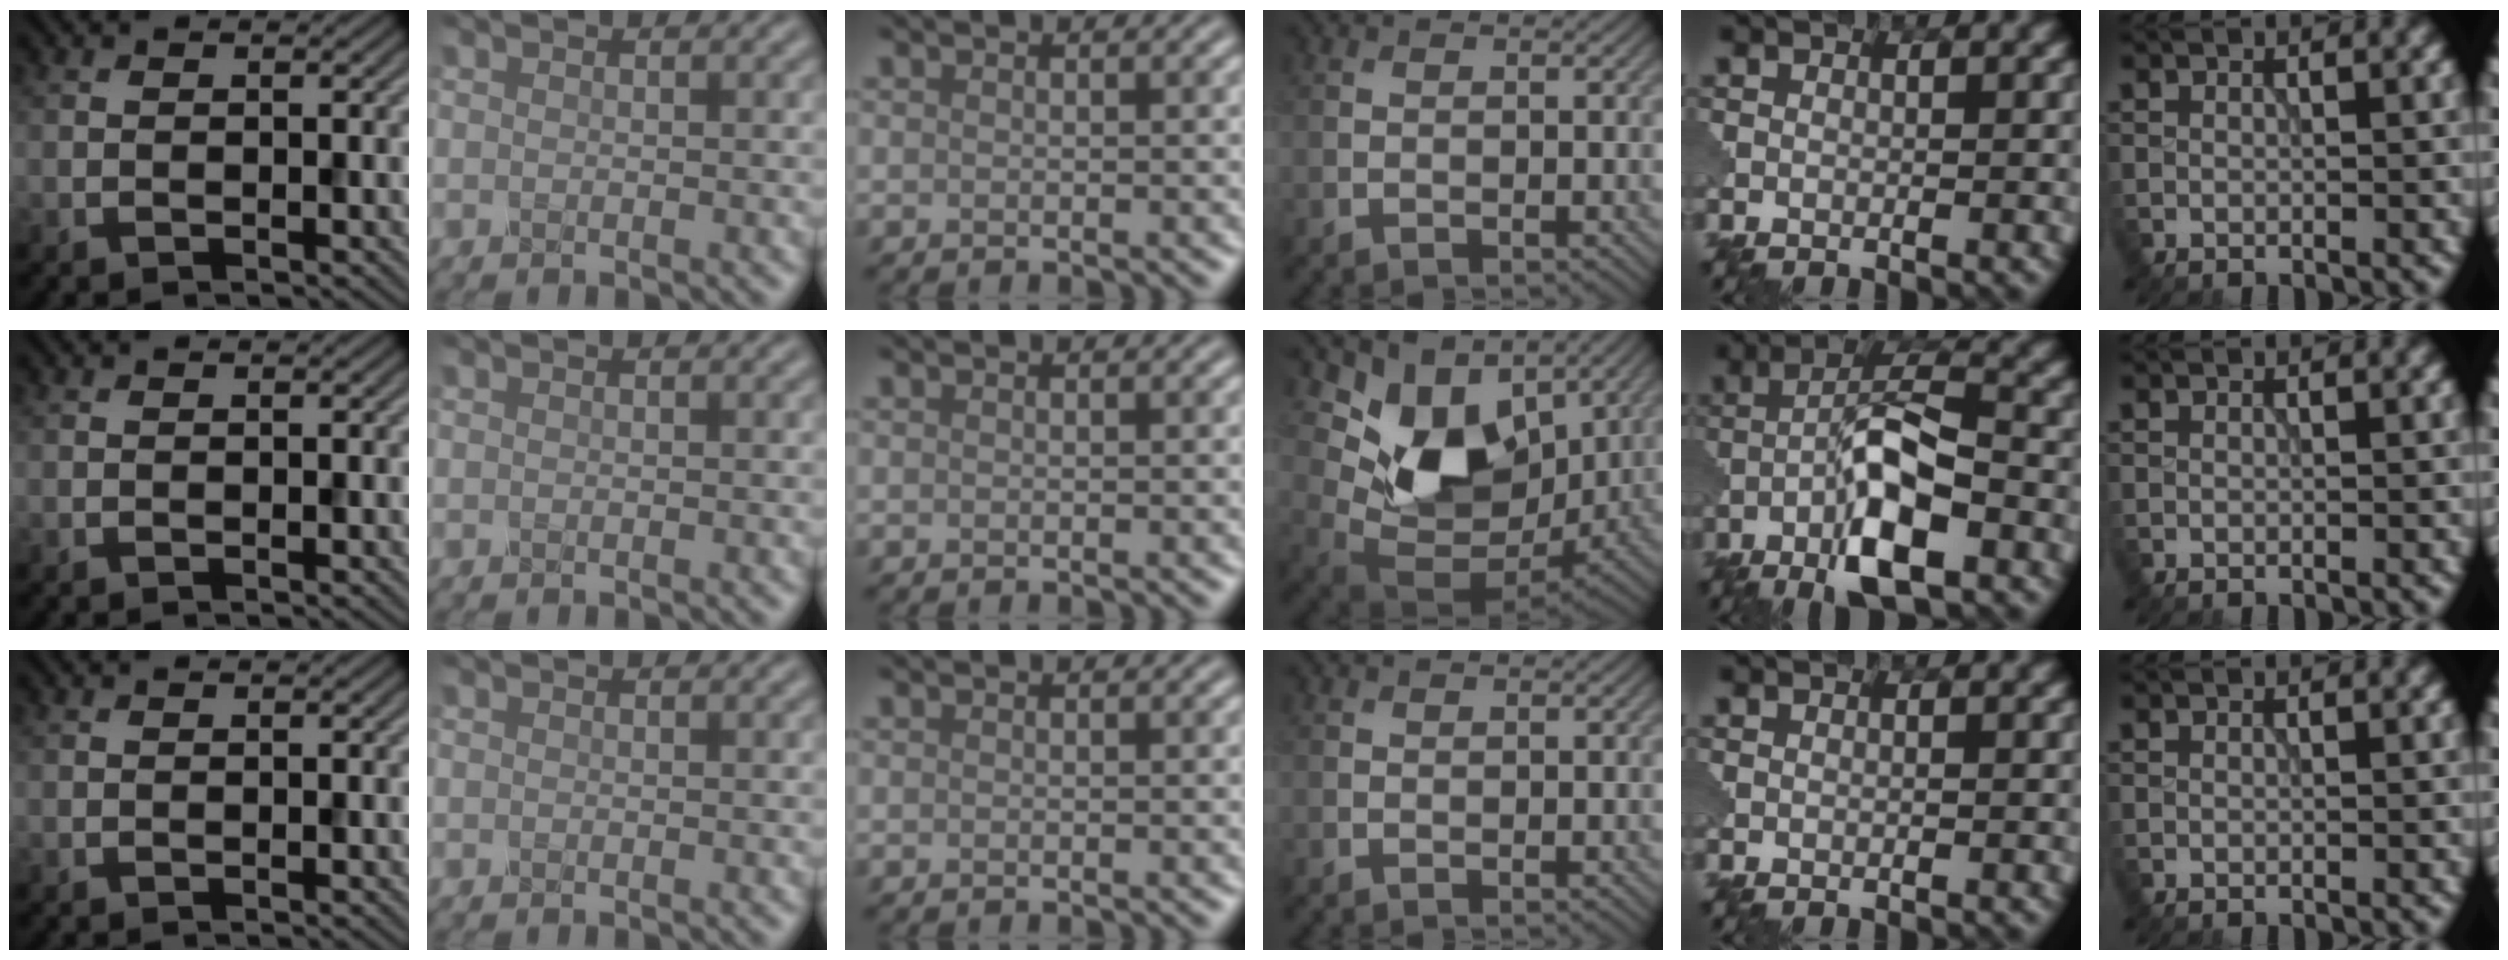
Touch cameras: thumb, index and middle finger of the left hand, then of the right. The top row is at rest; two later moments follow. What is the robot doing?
{"motion": "insert", "object": "pin"}